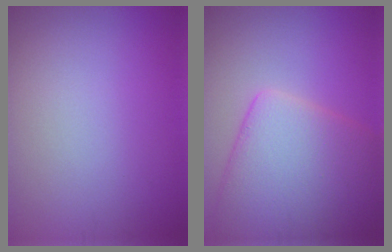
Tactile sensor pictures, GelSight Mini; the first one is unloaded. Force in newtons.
{"total": 8.9, "press": 8.9, "slide": 0.4}